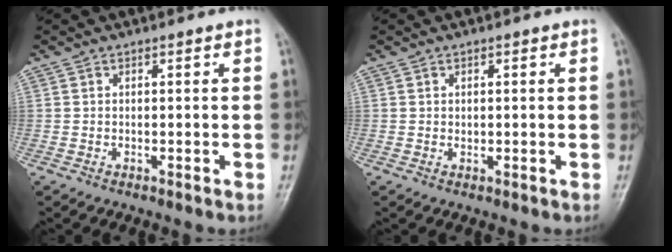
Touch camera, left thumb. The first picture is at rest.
{"total": 0.7, "force": [0.2, 0.6, 0.3], "torque": [-0.002, 0.000, 0.003]}